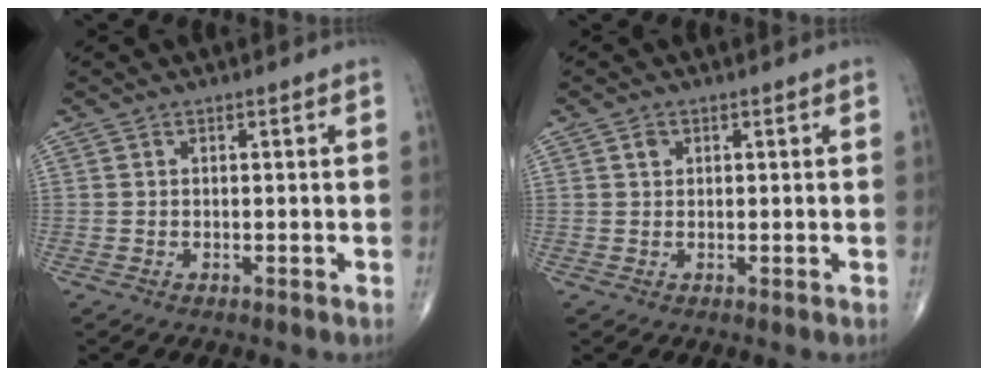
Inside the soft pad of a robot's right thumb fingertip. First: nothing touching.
{"total": 1.3, "force": [0.5, 1.0, 0.6], "torque": [-0.004, -0.001, 0.007]}